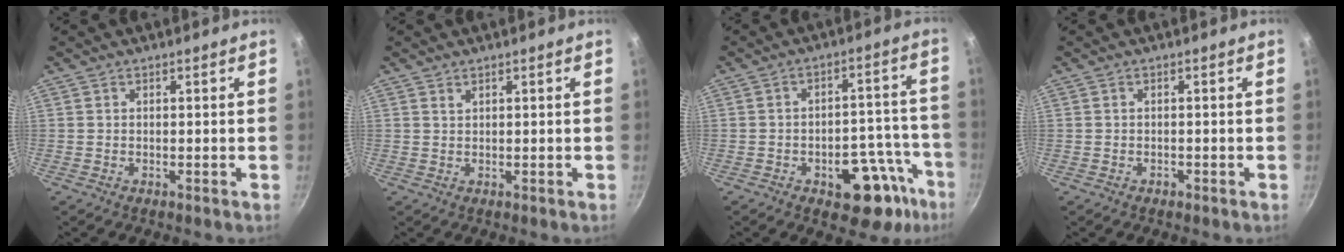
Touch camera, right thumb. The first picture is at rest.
{"total": 0.7, "force": [0.6, 0.2, 0.3], "torque": [-0.005, -0.003, 0.014]}
{"total": 13.5, "force": [-7.1, 6.7, 9.3], "torque": [-0.084, 0.061, -0.087]}
{"total": 0.7, "force": [-0.4, 0.5, 0.3], "torque": [-0.003, 0.001, -0.009]}